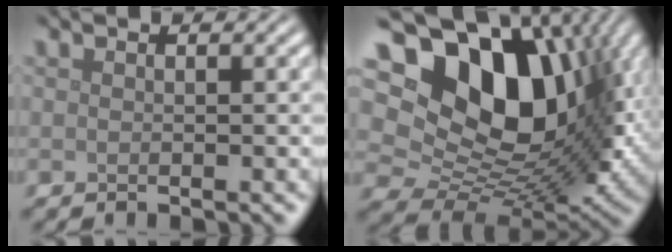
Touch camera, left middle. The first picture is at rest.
{"total": 18.1, "force": [5.5, 12.3, 12.1], "torque": [-0.229, 0.010, 0.111]}